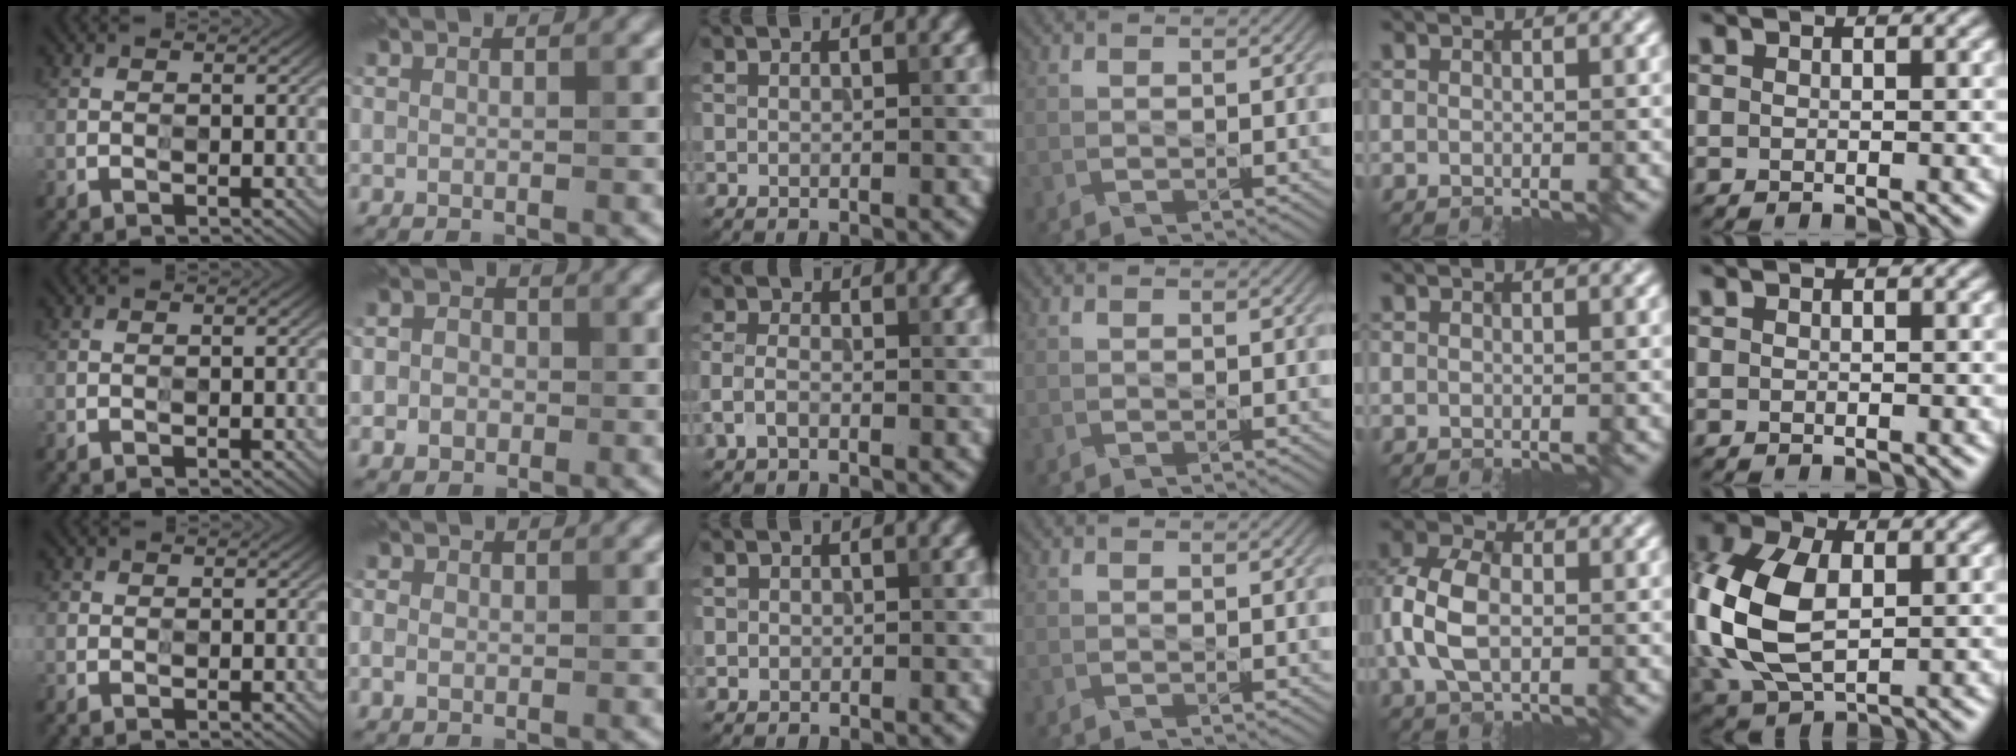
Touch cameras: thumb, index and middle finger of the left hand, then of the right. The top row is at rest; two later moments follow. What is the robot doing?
{"motion": "wipe", "object": "paper plate"}